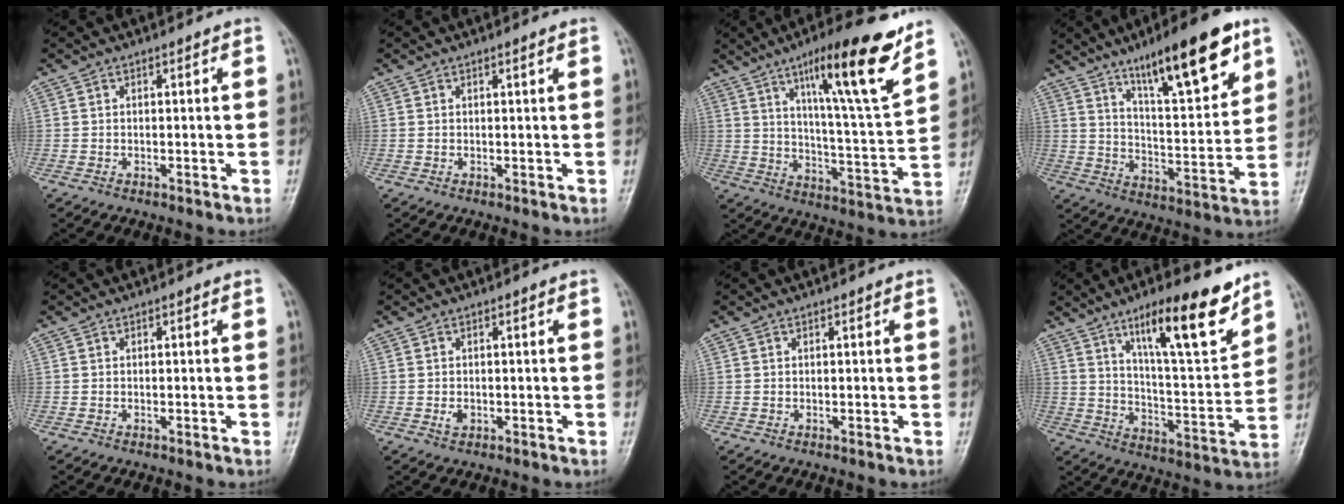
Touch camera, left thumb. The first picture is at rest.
{"total": 0.7, "force": [0.4, -0.1, 0.5], "torque": [-0.011, -0.002, 0.008]}
{"total": 18.5, "force": [11.3, 2.3, 14.4], "torque": [-0.204, -0.061, 0.180]}
{"total": 18.8, "force": [11.4, 4.6, 14.2], "torque": [-0.192, -0.055, 0.189]}
{"total": 0.0}
{"total": 1.4, "force": [-0.3, 1.0, 0.9], "torque": [-0.015, -0.001, -0.003]}
{"total": 0.0}
{"total": 17.1, "force": [10.9, 3.8, 12.6], "torque": [-0.172, -0.066, 0.184]}